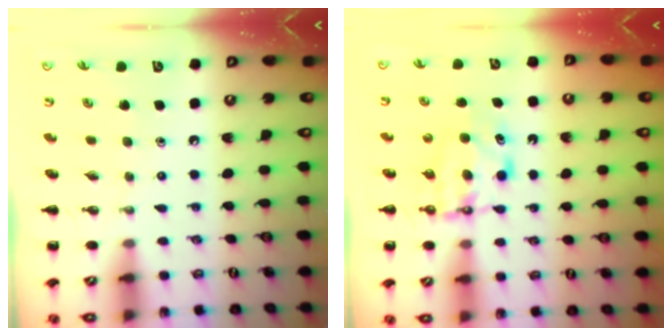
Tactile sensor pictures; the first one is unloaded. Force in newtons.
{"total": 6.8, "press": 6.7, "slide": 0.8}